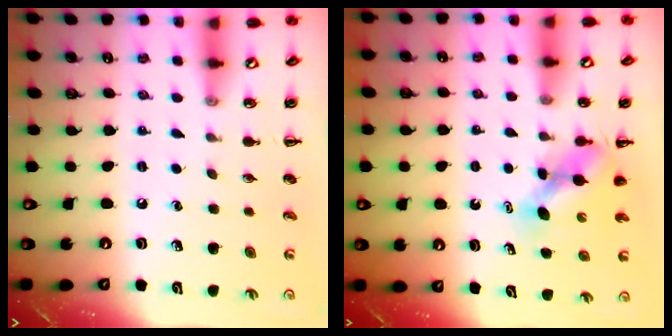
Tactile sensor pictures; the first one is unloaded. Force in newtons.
{"total": 4.9, "press": 4.9, "slide": 0.5}